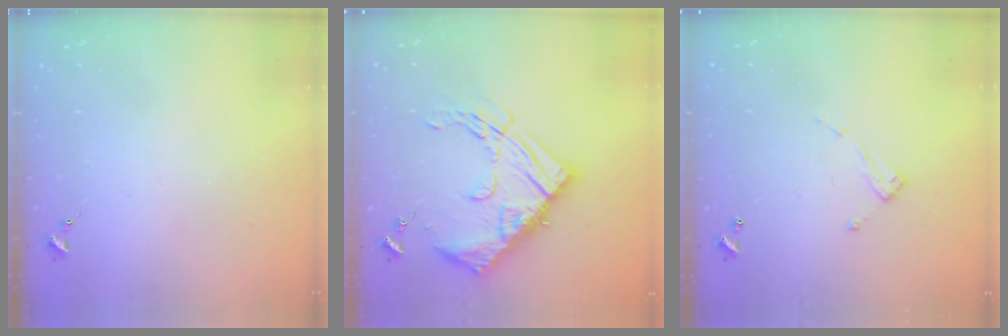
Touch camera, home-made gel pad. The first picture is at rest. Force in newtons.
{"total": 18.8, "press": 18.7, "slide": 1.2}
{"total": 6.6, "press": 6.6, "slide": 0.1}